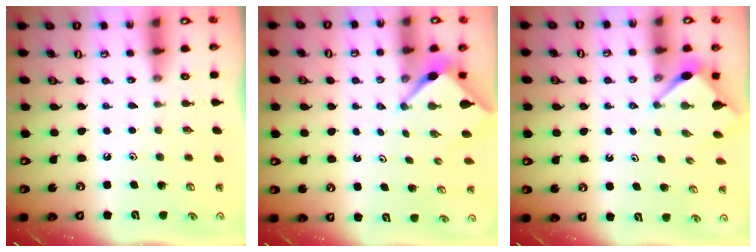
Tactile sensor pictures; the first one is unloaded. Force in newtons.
{"total": 2.9, "press": 2.9, "slide": 0.4}
{"total": 3.4, "press": 3.4, "slide": 0.3}